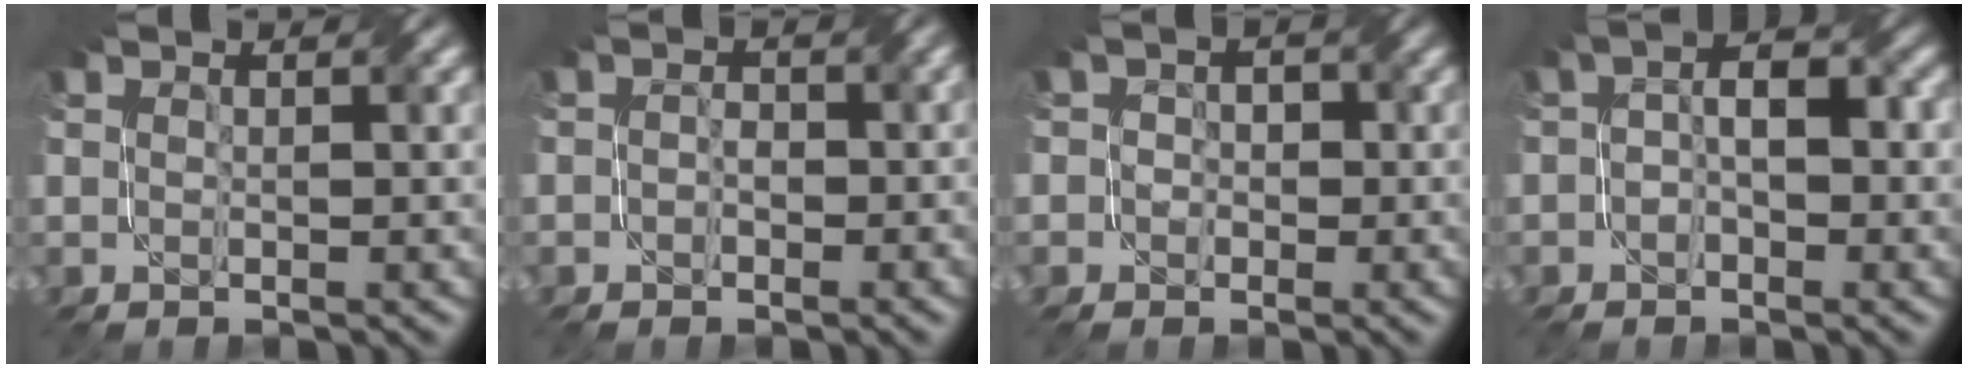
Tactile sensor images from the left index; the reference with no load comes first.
{"total": 1.9, "force": [-0.9, 1.4, 1.1], "torque": [-0.003, 0.001, -0.016]}
{"total": 2.6, "force": [-0.6, 2.4, 0.7], "torque": [0.004, 0.011, -0.032]}
{"total": 3.4, "force": [-0.7, 2.0, 2.7], "torque": [-0.042, 0.007, -0.020]}